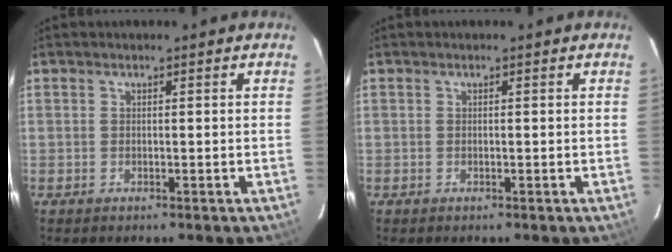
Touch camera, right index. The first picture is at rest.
{"total": 0.0}